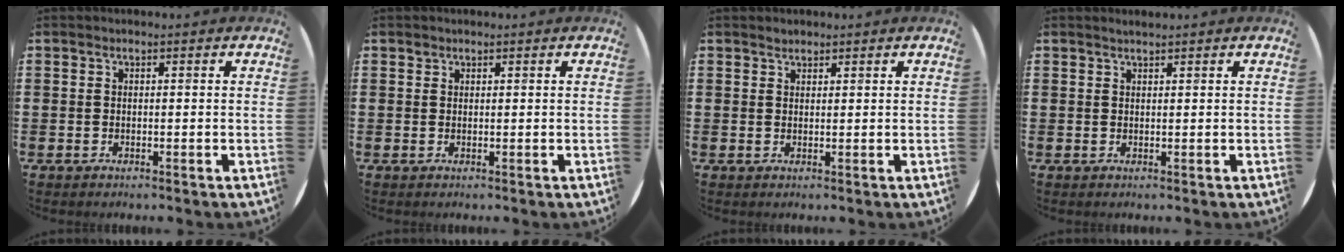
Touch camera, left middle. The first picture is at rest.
{"total": 0.5, "force": [0.4, 0.2, 0.0], "torque": [0.008, 0.000, 0.007]}
{"total": 1.1, "force": [1.0, 0.3, 0.1], "torque": [-0.002, 0.002, 0.020]}
{"total": 0.8, "force": [0.7, -0.1, 0.2], "torque": [-0.002, -0.001, 0.014]}